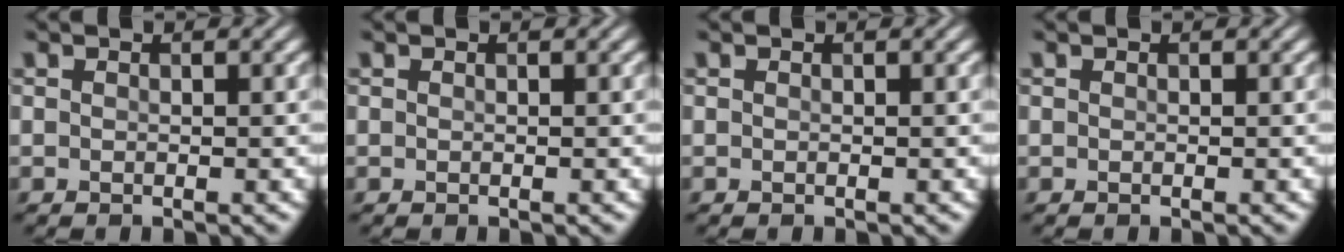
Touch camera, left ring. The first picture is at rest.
{"total": 0.0}
{"total": 0.0}
{"total": 0.0}